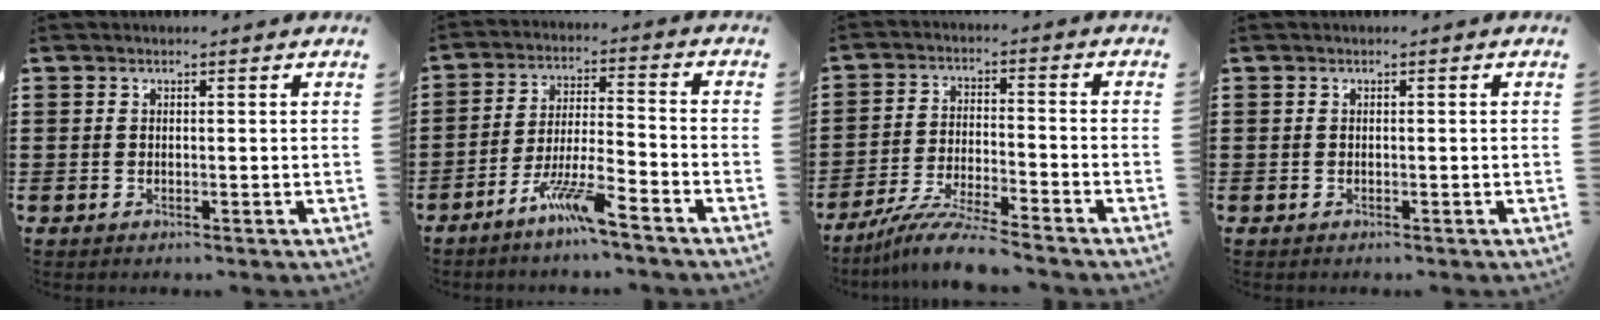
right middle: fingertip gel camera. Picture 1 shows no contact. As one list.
[{"total": 7.6, "force": [-5.6, 0.4, 5.1], "torque": [-0.108, -0.007, -0.108]}, {"total": 7.5, "force": [-6.8, 0.0, 3.3], "torque": [-0.065, -0.008, -0.128]}, {"total": 0.0}]